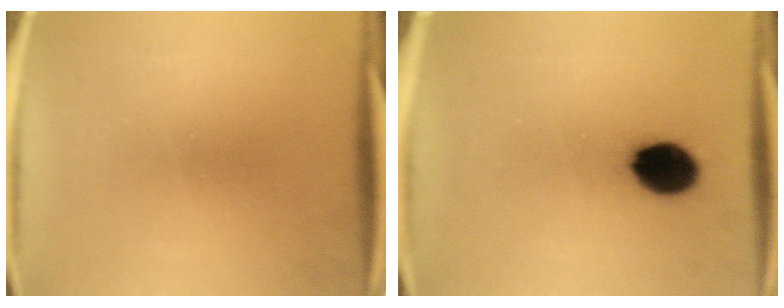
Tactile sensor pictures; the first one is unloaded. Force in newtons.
{"total": 10.8}